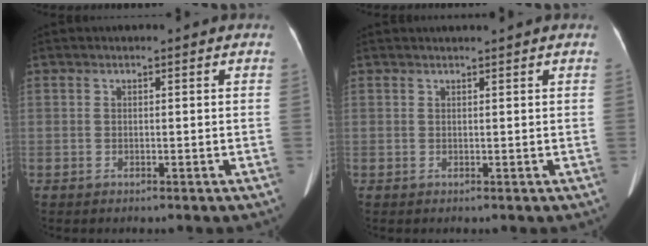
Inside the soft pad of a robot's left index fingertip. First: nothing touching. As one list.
[{"total": 2.8, "force": [2.6, -0.4, 1.0], "torque": [-0.013, 0.020, 0.035]}]